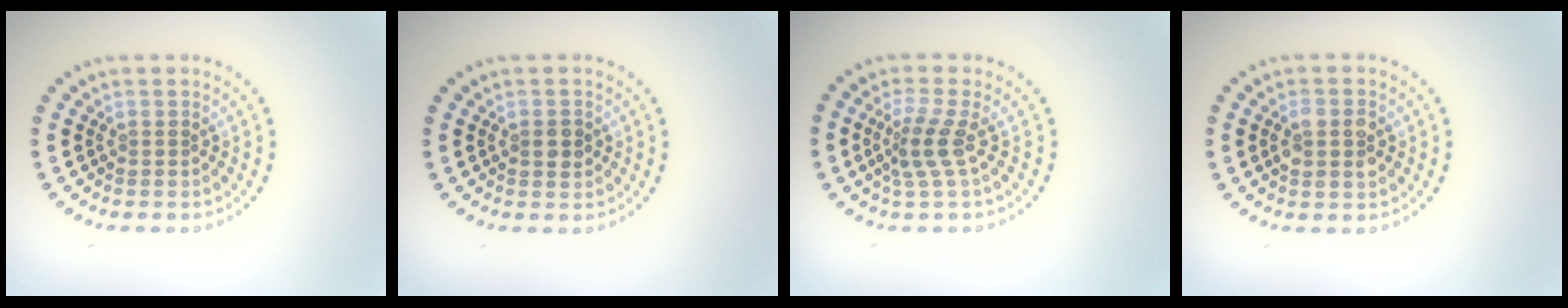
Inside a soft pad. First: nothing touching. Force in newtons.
{"total": 1.4, "press": 1.4, "slide": 0.2}
{"total": 2.5, "press": 1.9, "slide": 1.7}
{"total": 2.4, "press": 2.4, "slide": 0.3}